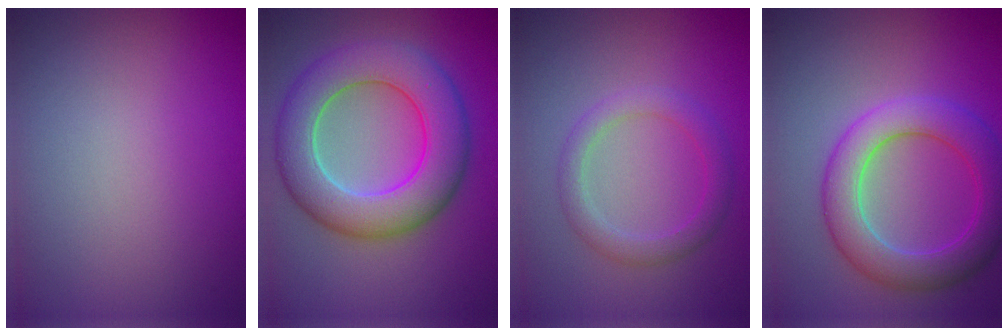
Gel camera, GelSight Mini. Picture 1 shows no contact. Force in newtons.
{"total": 8.4, "press": 8.4, "slide": 0.6}
{"total": 2.6, "press": 2.6, "slide": 0.1}
{"total": 6.4, "press": 6.3, "slide": 0.4}